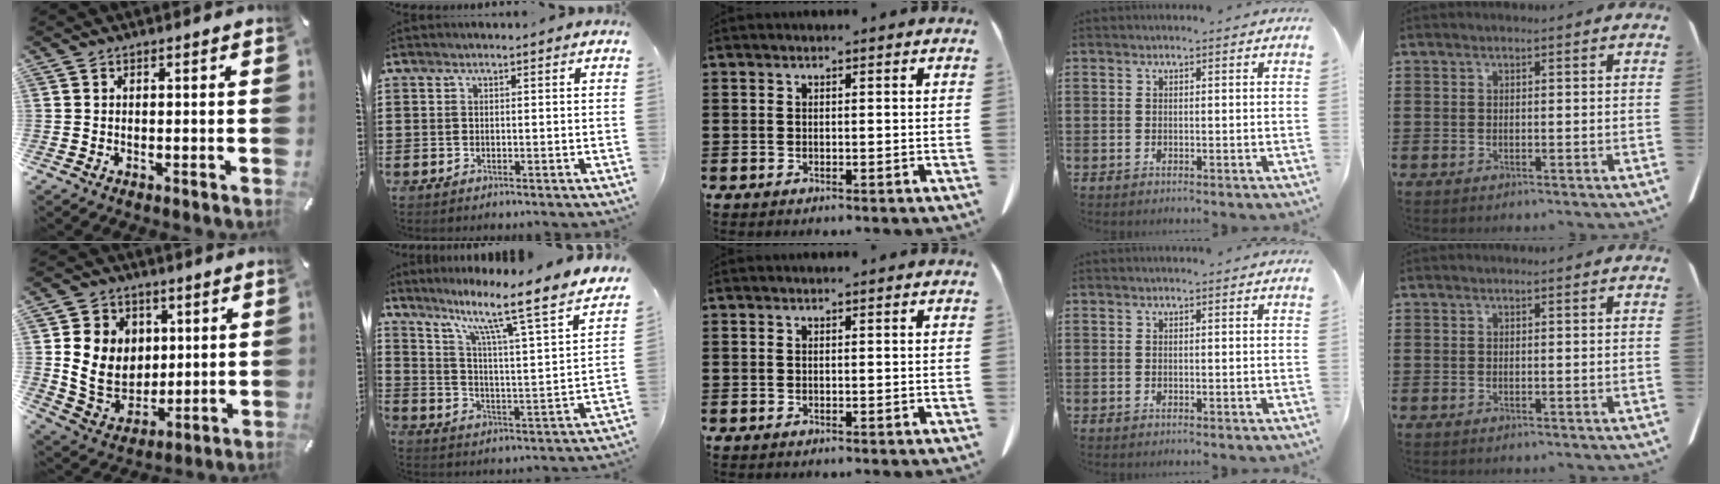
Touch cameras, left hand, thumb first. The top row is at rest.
{"thumb": {"total": 12.2, "force": [1.9, 11.0, 4.9], "torque": [-0.096, -0.005, 0.044]}, "index": {"total": 10.6, "force": [8.1, 0.3, 6.9], "torque": [-0.139, -0.069, 0.119]}}